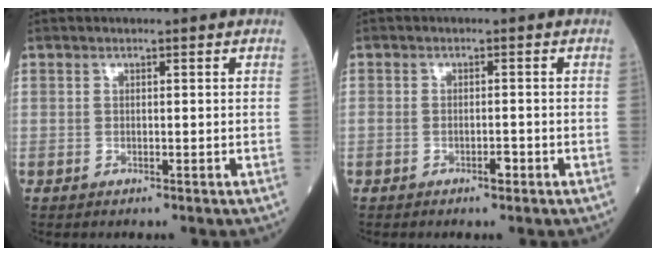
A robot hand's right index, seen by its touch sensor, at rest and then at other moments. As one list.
[{"total": 1.6, "force": [-0.9, 0.6, 1.1], "torque": [-0.017, 0.002, -0.014]}]